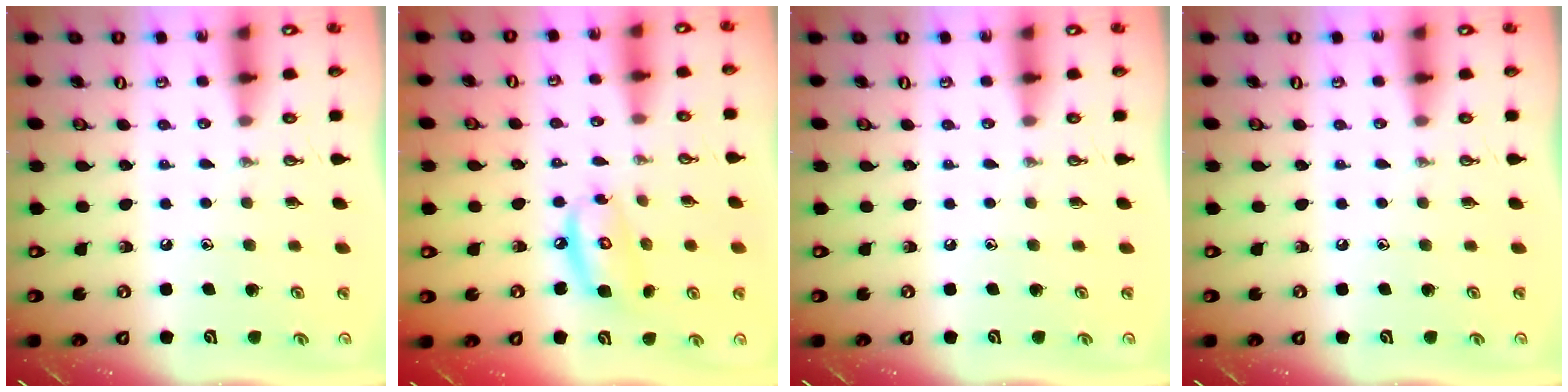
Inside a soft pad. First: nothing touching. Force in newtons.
{"total": 8.8, "press": 8.7, "slide": 0.7}
{"total": 0.0}
{"total": 0.0}